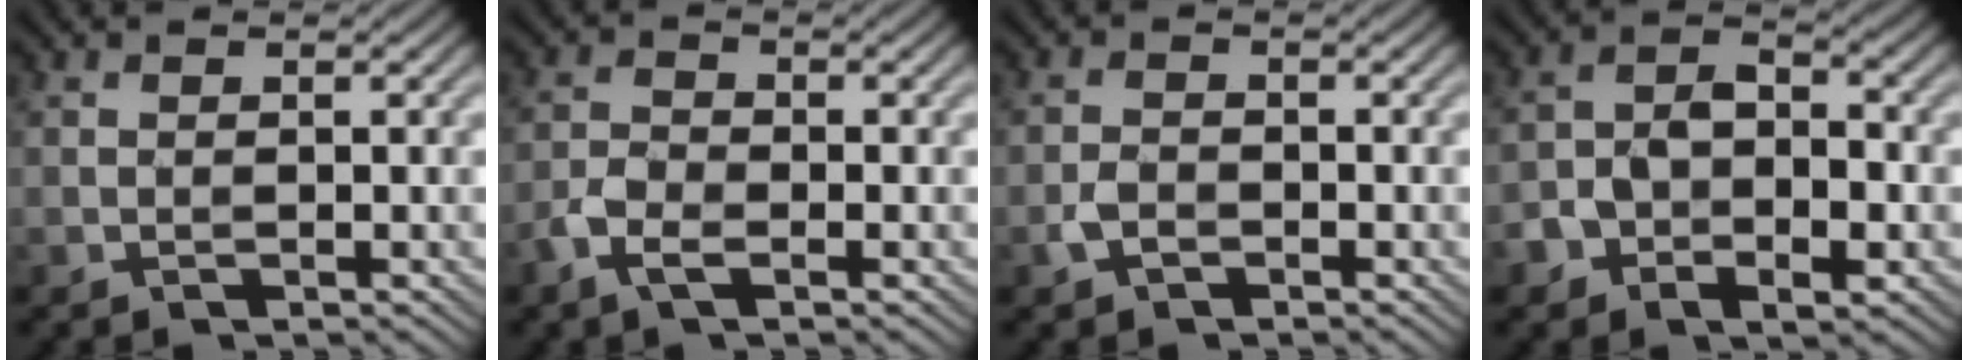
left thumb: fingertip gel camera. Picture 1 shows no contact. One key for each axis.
{"total": 3.5, "fx": -2.0, "fy": 1.6, "fz": 2.4, "tx": -0.054, "ty": 0.000, "tz": -0.047}
{"total": 2.0, "fx": -1.1, "fy": 1.2, "fz": 1.1, "tx": -0.025, "ty": 0.001, "tz": -0.026}
{"total": 7.3, "fx": -3.0, "fy": 4.6, "fz": 4.7, "tx": -0.075, "ty": -0.003, "tz": -0.056}